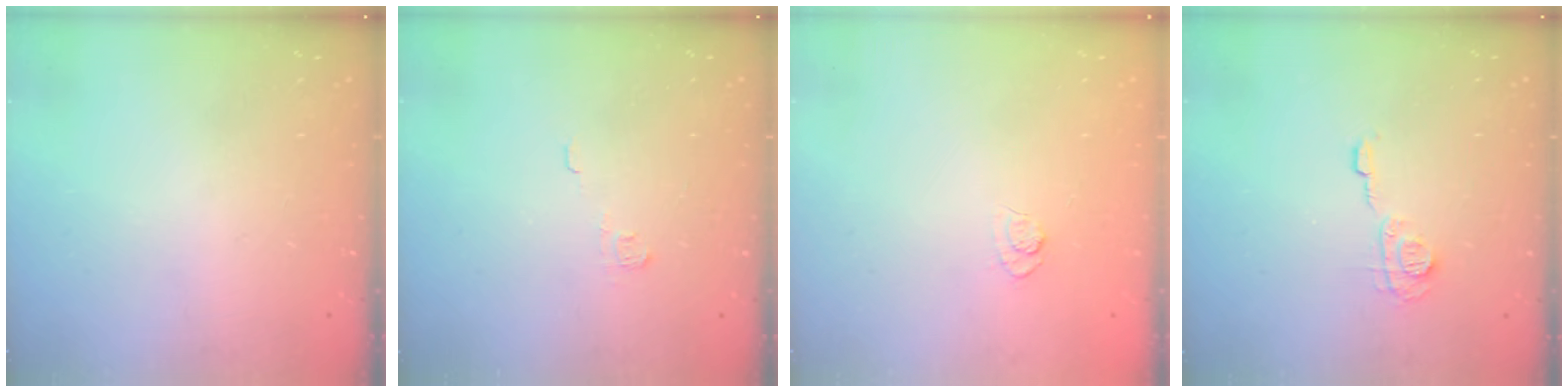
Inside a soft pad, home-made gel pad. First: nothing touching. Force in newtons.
{"total": 2.8, "press": 2.8, "slide": 0.4}
{"total": 4.0, "press": 3.8, "slide": 1.4}
{"total": 6.5, "press": 6.5, "slide": 0.4}